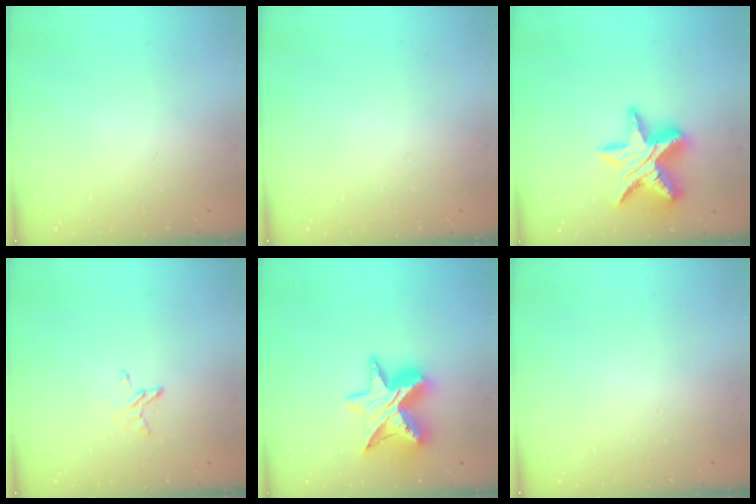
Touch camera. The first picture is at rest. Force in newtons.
{"total": 0.0}
{"total": 17.9, "press": 17.9, "slide": 1.4}
{"total": 3.8, "press": 3.8, "slide": 0.4}
{"total": 15.2, "press": 15.1, "slide": 1.1}
{"total": 0.0}